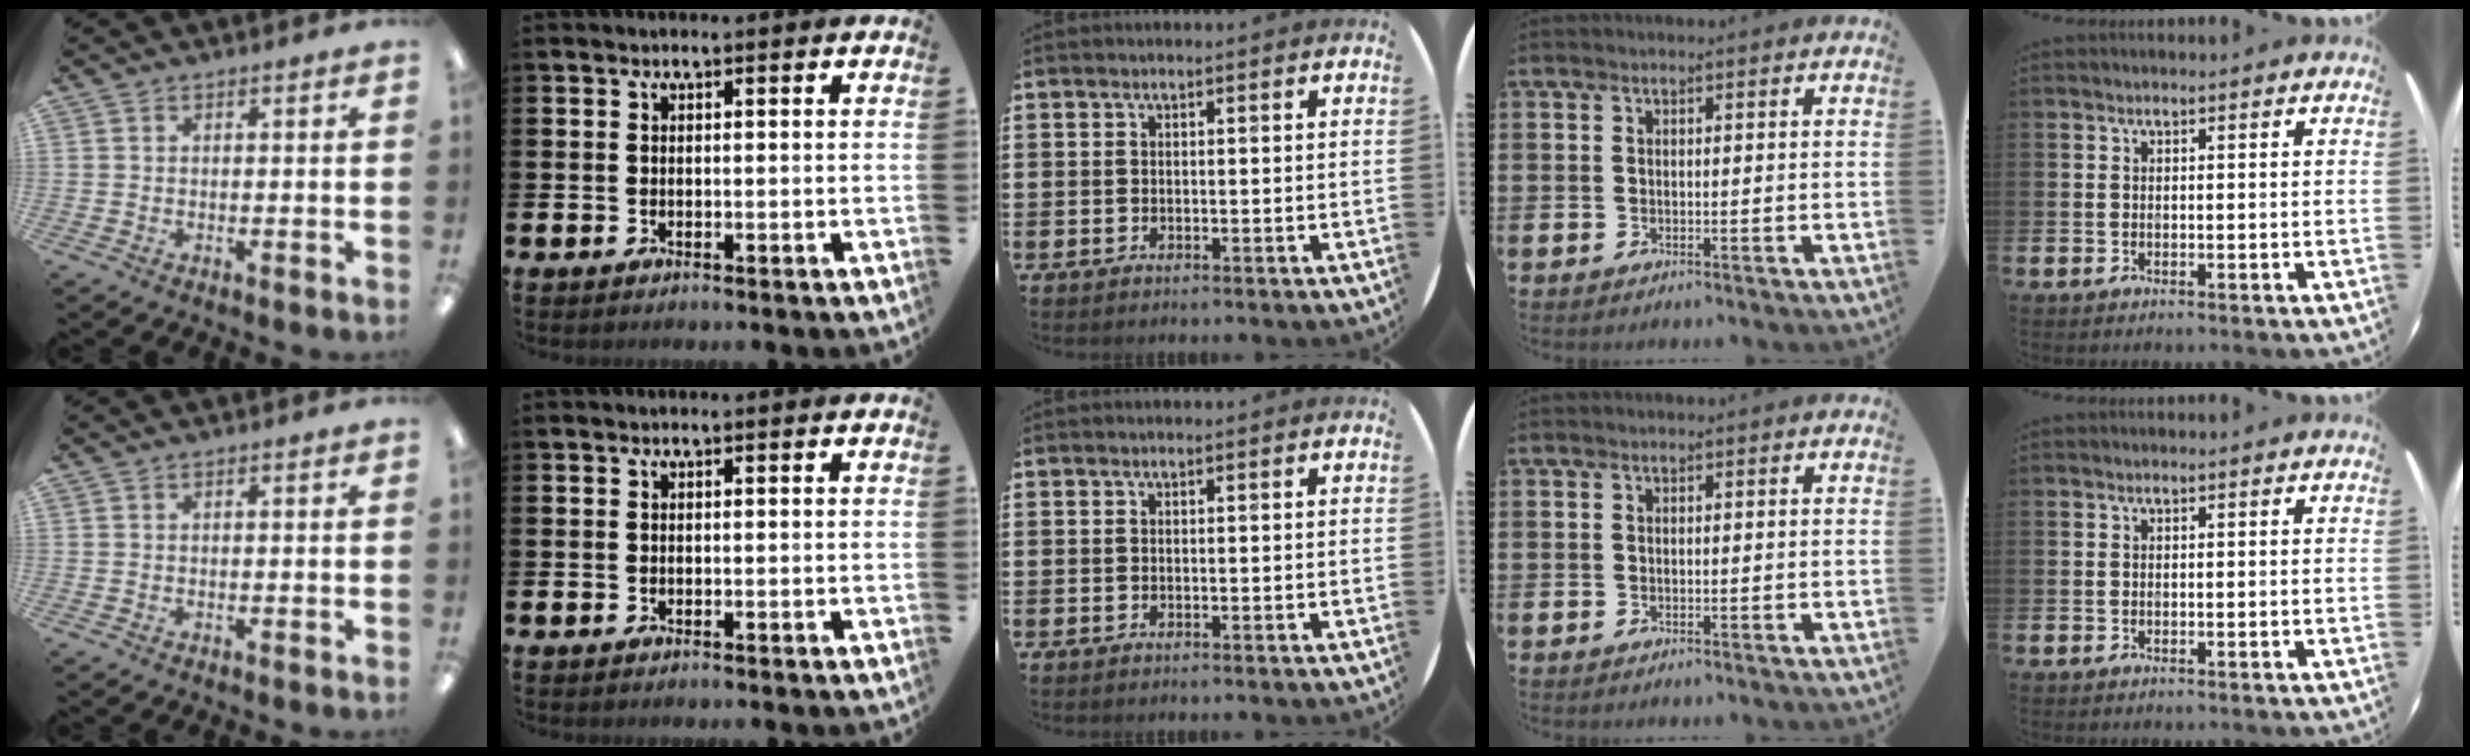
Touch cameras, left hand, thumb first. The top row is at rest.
{}